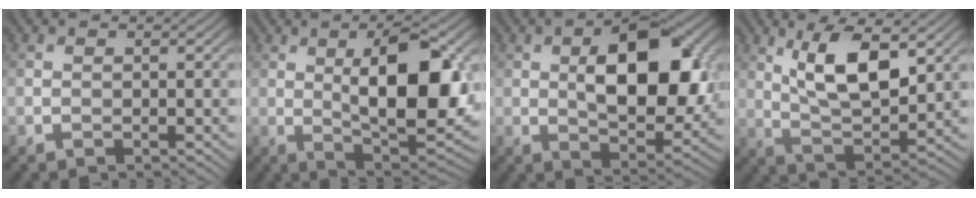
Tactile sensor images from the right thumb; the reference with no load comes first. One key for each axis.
{"total": 13.4, "fx": 1.9, "fy": 5.4, "fz": 12.1, "tx": -0.178, "ty": -0.003, "tz": 0.029}
{"total": 12.4, "fx": 1.8, "fy": 6.4, "fz": 10.5, "tx": -0.152, "ty": 0.001, "tz": 0.030}
{"total": 10.0, "fx": 4.2, "fy": 3.9, "fz": 8.3, "tx": -0.161, "ty": -0.005, "tz": 0.082}